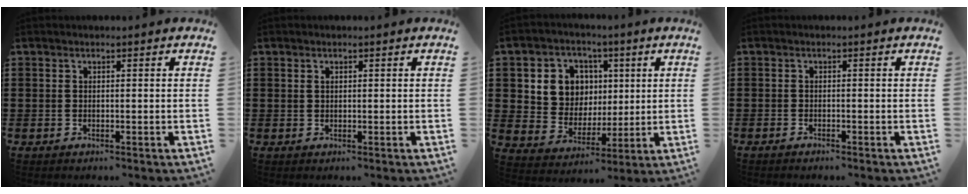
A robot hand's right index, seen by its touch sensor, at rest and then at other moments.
{"total": 0.7, "force": [0.3, 0.5, 0.4], "torque": [-0.010, 0.002, 0.006]}
{"total": 8.6, "force": [2.4, 7.8, 2.9], "torque": [-0.080, 0.005, 0.046]}
{"total": 0.7, "force": [-0.6, 0.1, 0.1], "torque": [-0.003, -0.001, -0.013]}